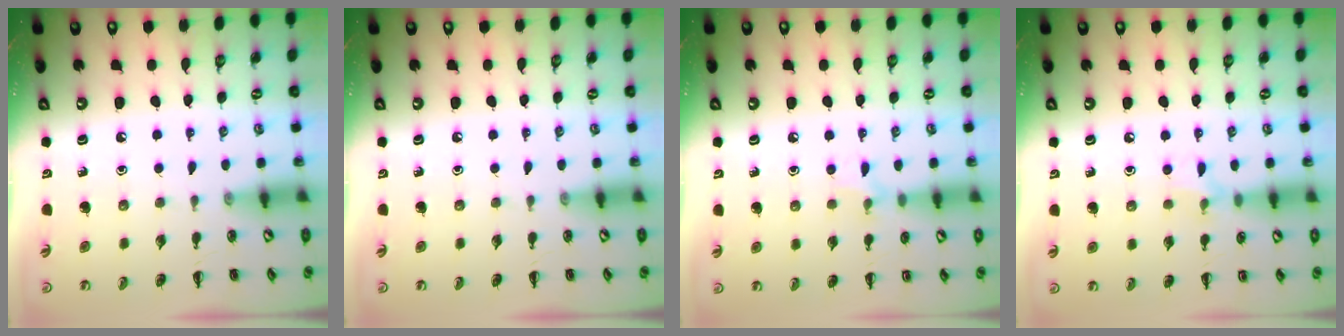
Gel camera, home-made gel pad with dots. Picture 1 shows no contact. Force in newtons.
{"total": 0.0}
{"total": 5.7, "press": 5.4, "slide": 2.0}
{"total": 6.3, "press": 6.0, "slide": 2.1}